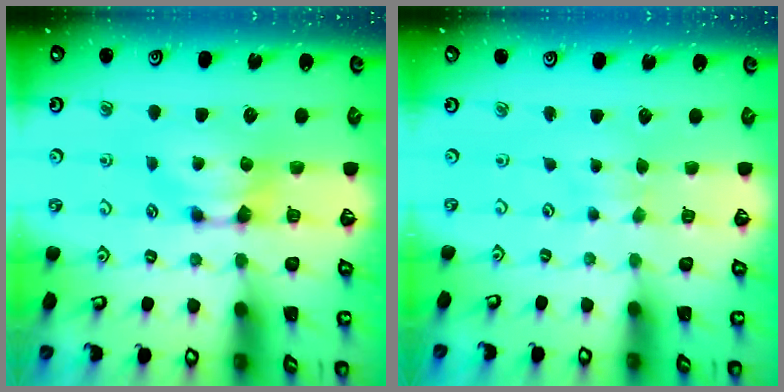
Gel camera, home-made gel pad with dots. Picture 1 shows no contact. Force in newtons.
{"total": 2.6, "press": 2.6, "slide": 0.2}